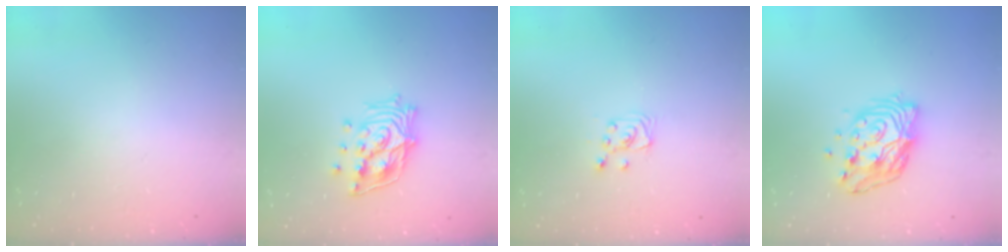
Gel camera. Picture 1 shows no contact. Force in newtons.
{"total": 14.0, "press": 13.9, "slide": 1.7}
{"total": 4.3, "press": 4.3, "slide": 0.3}
{"total": 14.0, "press": 13.9, "slide": 1.7}